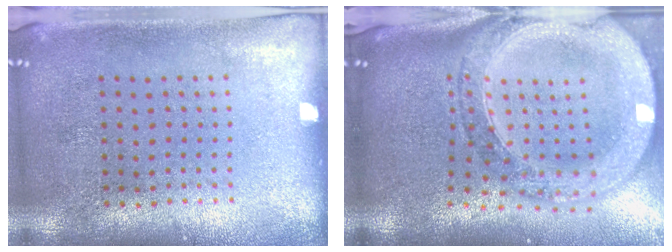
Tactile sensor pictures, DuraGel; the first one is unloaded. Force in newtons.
{"total": 3.3, "press": 2.6, "slide": 2.0}